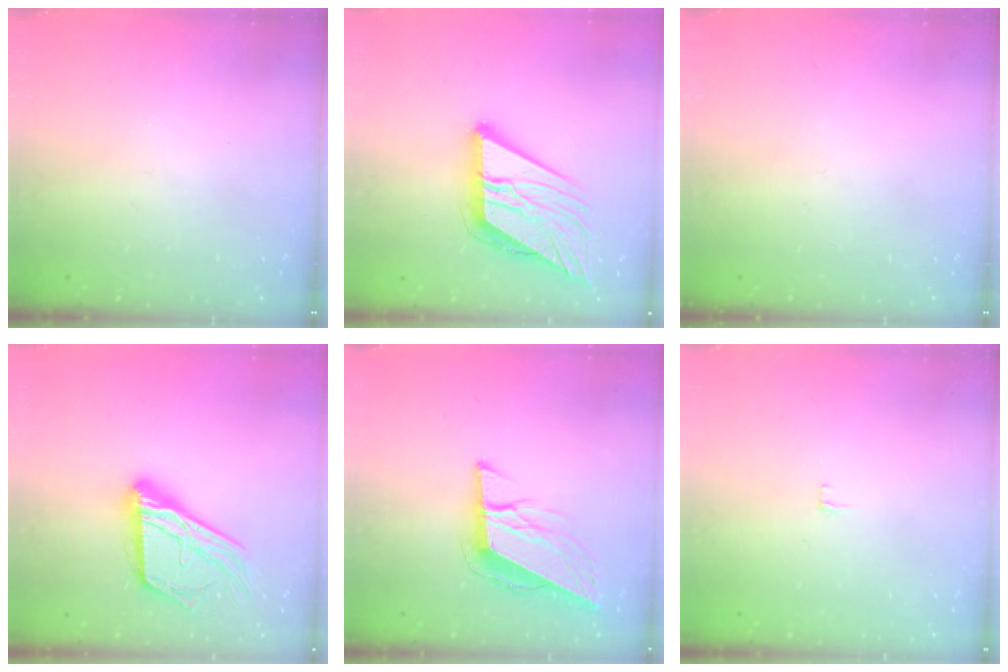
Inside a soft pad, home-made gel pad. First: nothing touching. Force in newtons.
{"total": 17.6, "press": 17.5, "slide": 2.0}
{"total": 0.0}
{"total": 17.9, "press": 17.8, "slide": 1.5}
{"total": 10.5, "press": 10.2, "slide": 2.4}
{"total": 3.8, "press": 3.8, "slide": 0.3}